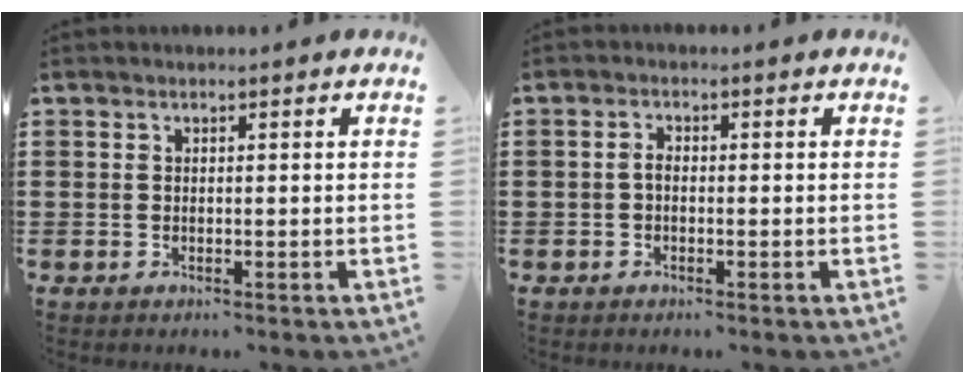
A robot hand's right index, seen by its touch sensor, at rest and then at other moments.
{"total": 1.4, "force": [-0.6, 0.6, 1.2], "torque": [-0.031, -0.003, -0.013]}